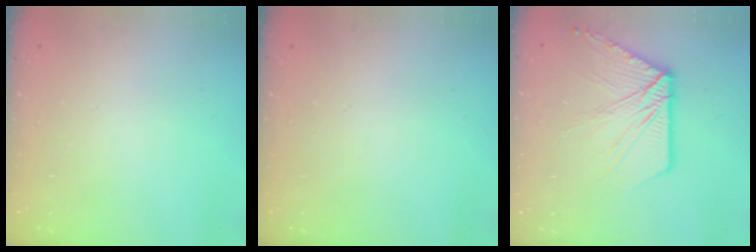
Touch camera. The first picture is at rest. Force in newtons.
{"total": 0.0}
{"total": 14.0, "press": 13.9, "slide": 1.7}